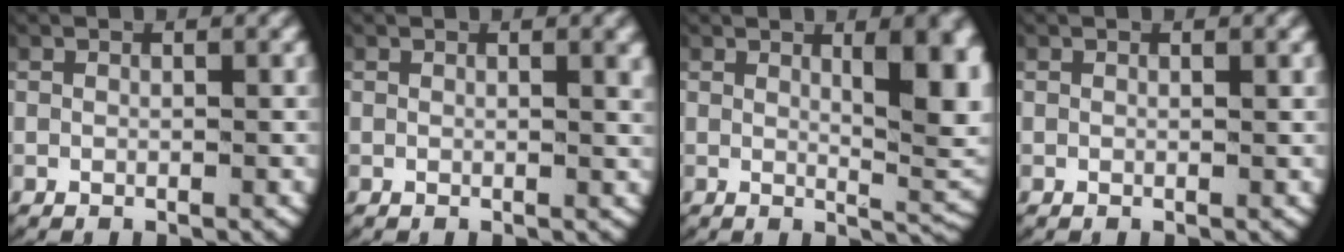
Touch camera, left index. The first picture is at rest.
{"total": 0.9, "force": [0.5, -0.2, 0.7], "torque": [-0.012, -0.005, 0.010]}
{"total": 6.2, "force": [1.3, 2.0, 5.7], "torque": [-0.074, -0.020, 0.030]}
{"total": 0.0}